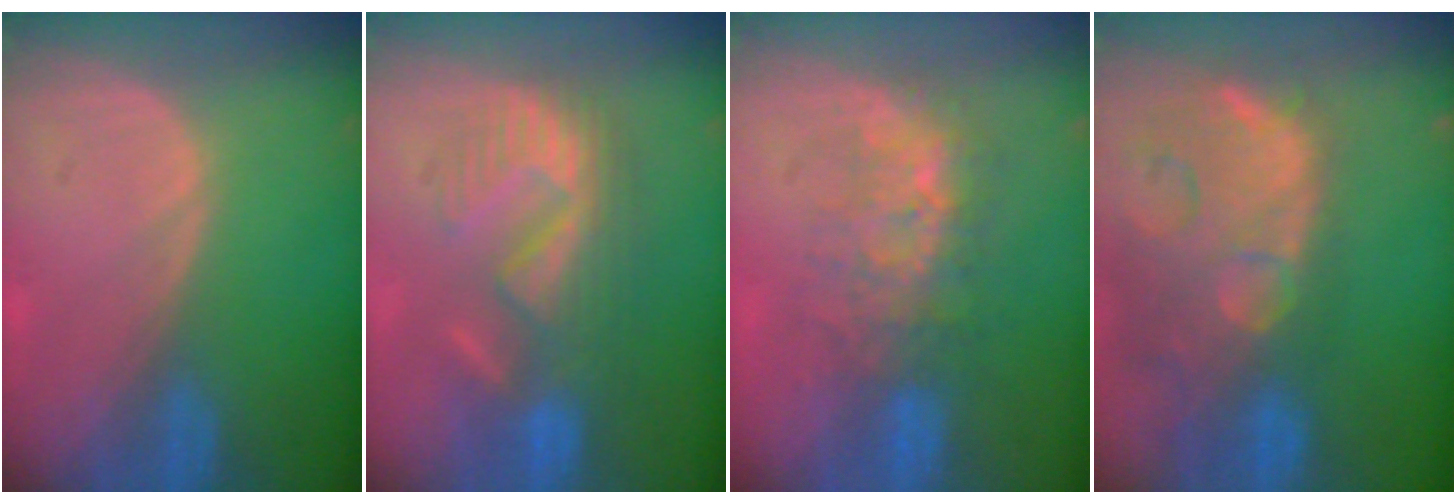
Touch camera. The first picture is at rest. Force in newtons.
{"total": 8.7, "press": 8.6, "slide": 1.4}
{"total": 7.7, "press": 7.3, "slide": 2.3}
{"total": 14.8, "press": 11.9, "slide": 8.9}